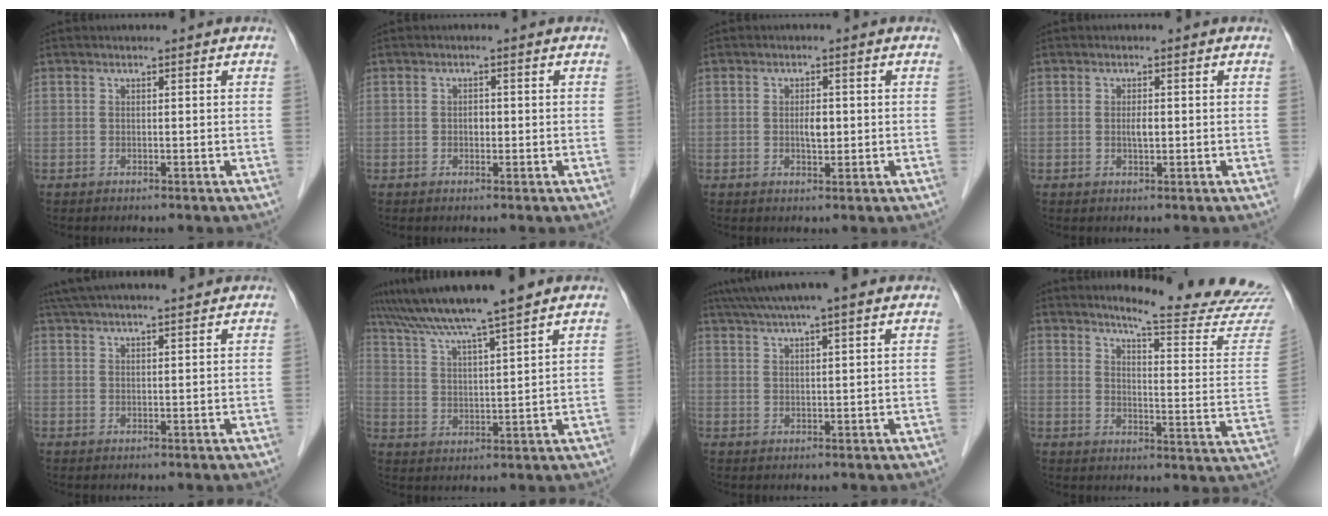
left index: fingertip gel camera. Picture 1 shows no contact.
{"total": 1.1, "force": [-0.1, 0.8, 0.8], "torque": [-0.012, 0.003, -0.002]}
{"total": 2.3, "force": [0.0, 1.0, 2.0], "torque": [-0.037, 0.001, 0.001]}
{"total": 1.5, "force": [0.0, 0.4, 1.4], "torque": [-0.028, 0.000, 0.001]}
{"total": 11.8, "force": [10.4, 0.6, 5.5], "torque": [-0.097, 0.037, 0.152]}
{"total": 12.1, "force": [10.3, -1.1, 6.3], "torque": [-0.115, 0.022, 0.172]}
{"total": 11.7, "force": [9.7, 0.6, 6.6], "torque": [-0.113, 0.044, 0.135]}
{"total": 19.2, "force": [18.1, -0.3, 6.6], "torque": [-0.089, -0.119, 0.209]}